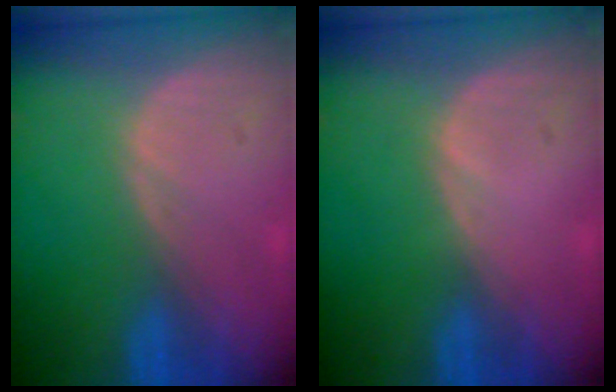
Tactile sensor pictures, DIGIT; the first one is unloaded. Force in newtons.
{"total": 0.0}